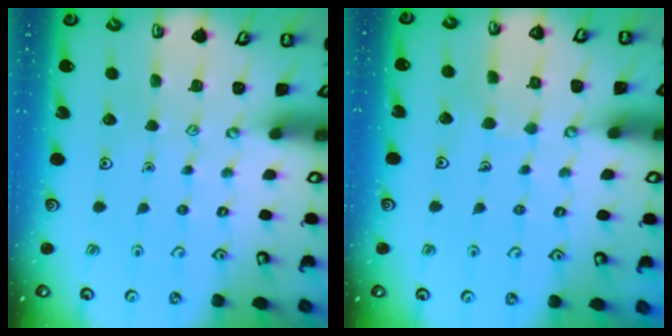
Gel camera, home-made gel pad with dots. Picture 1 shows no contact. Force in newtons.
{"total": 5.7, "press": 5.7, "slide": 0.5}